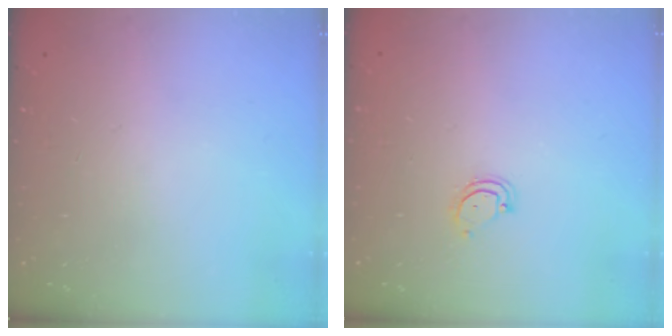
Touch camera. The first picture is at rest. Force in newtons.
{"total": 3.8, "press": 3.8, "slide": 0.4}